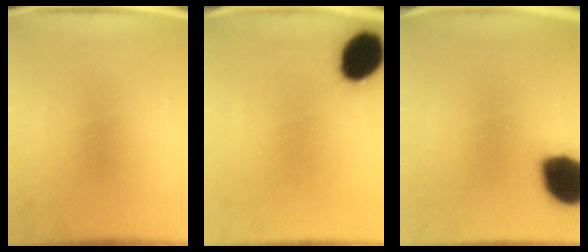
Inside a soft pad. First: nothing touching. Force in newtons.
{"total": 12.0}
{"total": 16.3}